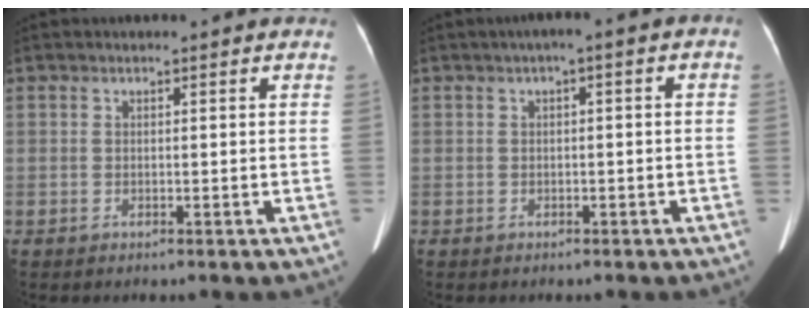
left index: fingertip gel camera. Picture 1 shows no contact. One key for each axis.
{"total": 1.8, "fx": -0.1, "fy": 0.8, "fz": 1.6, "tx": -0.018, "ty": 0.011, "tz": -0.006}